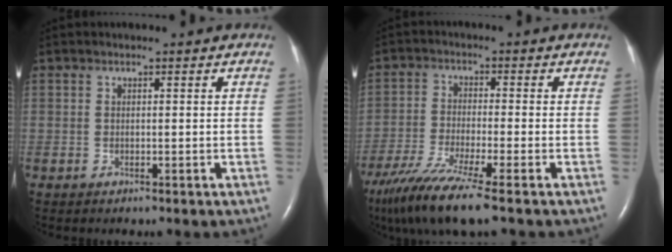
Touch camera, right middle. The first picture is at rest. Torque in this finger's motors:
{"motor_torque": [1.09, -1.05, 0.19, 0.07]}